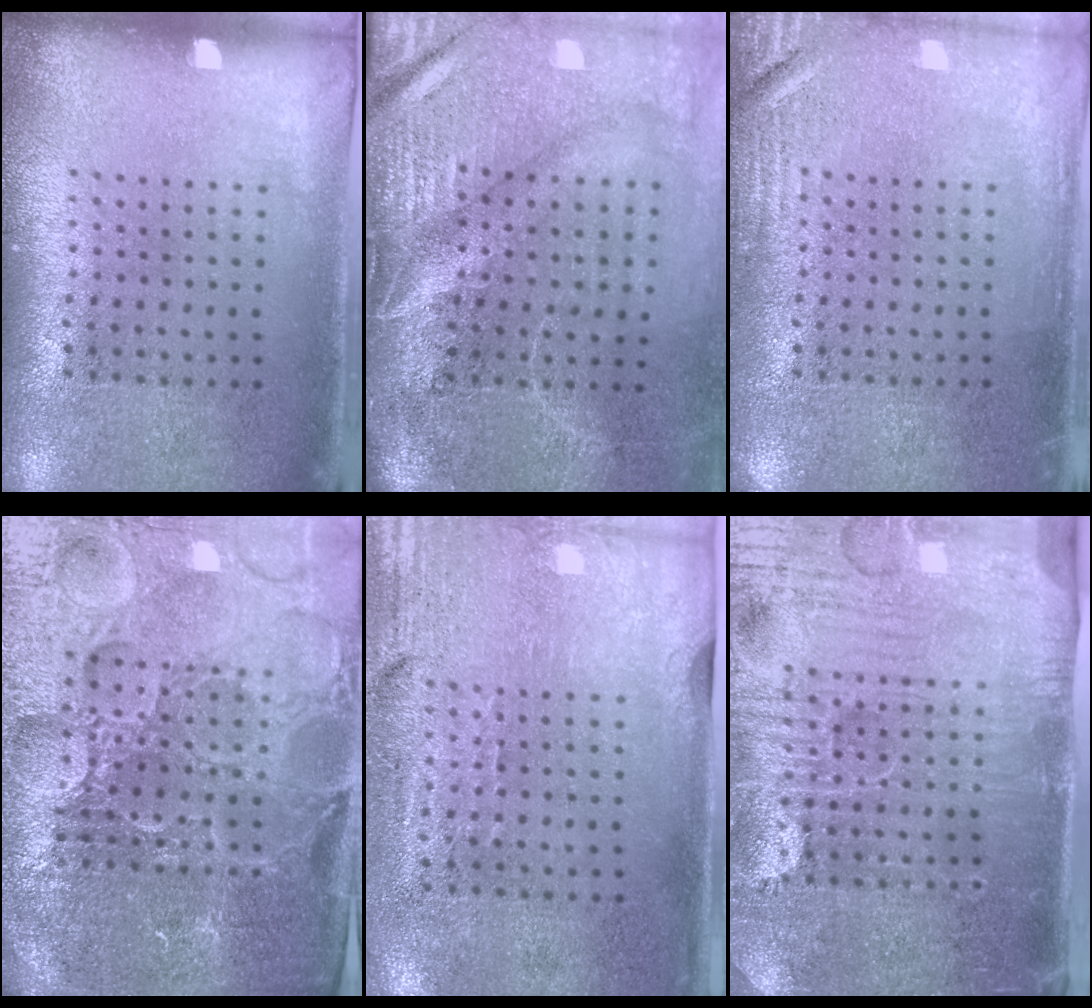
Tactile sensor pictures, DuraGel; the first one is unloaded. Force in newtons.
{"total": 4.7, "press": 4.0, "slide": 2.5}
{"total": 2.5, "press": 2.5, "slide": 0.4}
{"total": 5.8, "press": 5.3, "slide": 2.4}
{"total": 3.0, "press": 2.5, "slide": 1.6}
{"total": 5.0, "press": 4.7, "slide": 1.8}